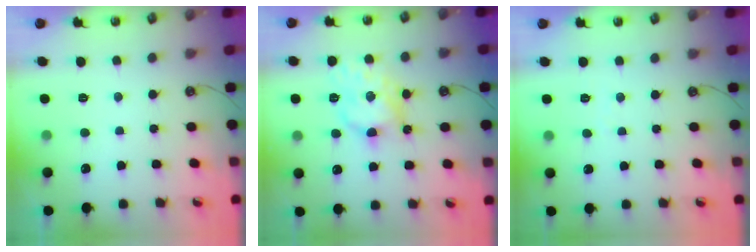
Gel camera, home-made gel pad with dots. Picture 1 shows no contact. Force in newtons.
{"total": 11.3, "press": 11.2, "slide": 0.7}
{"total": 2.6, "press": 2.6, "slide": 0.4}